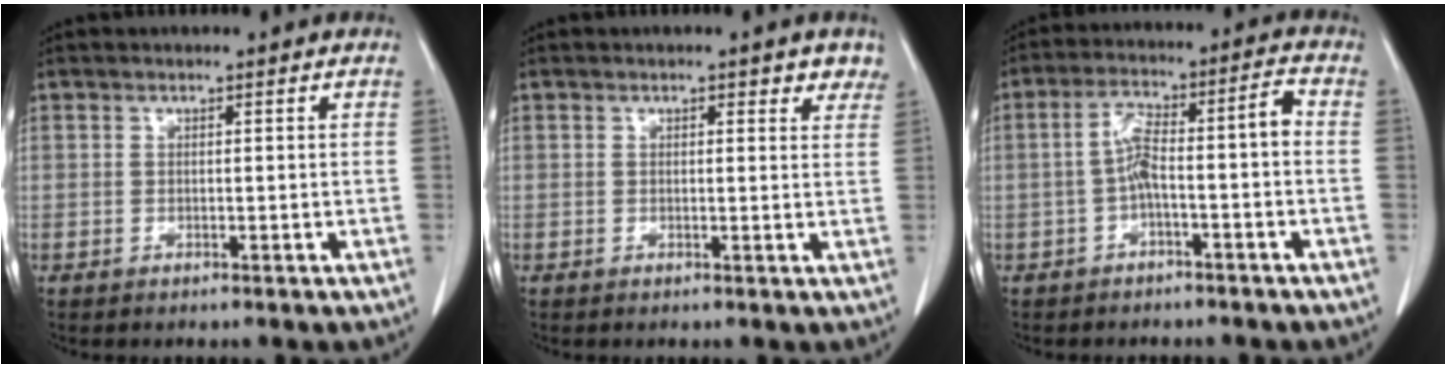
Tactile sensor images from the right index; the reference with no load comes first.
{"total": 2.9, "force": [2.0, 1.3, 1.6], "torque": [0.000, -0.004, 0.015]}
{"total": 7.4, "force": [-1.5, 1.1, 7.2], "torque": [-0.130, 0.038, -0.027]}